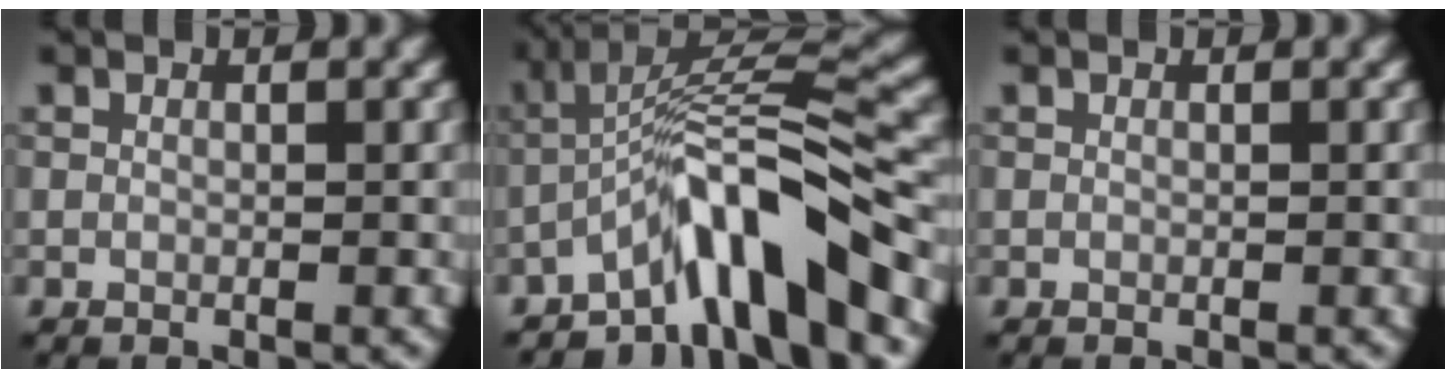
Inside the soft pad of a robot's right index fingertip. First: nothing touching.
{"total": 8.2, "force": [-5.2, 1.2, 6.3], "torque": [-0.096, 0.019, -0.094]}
{"total": 0.0}